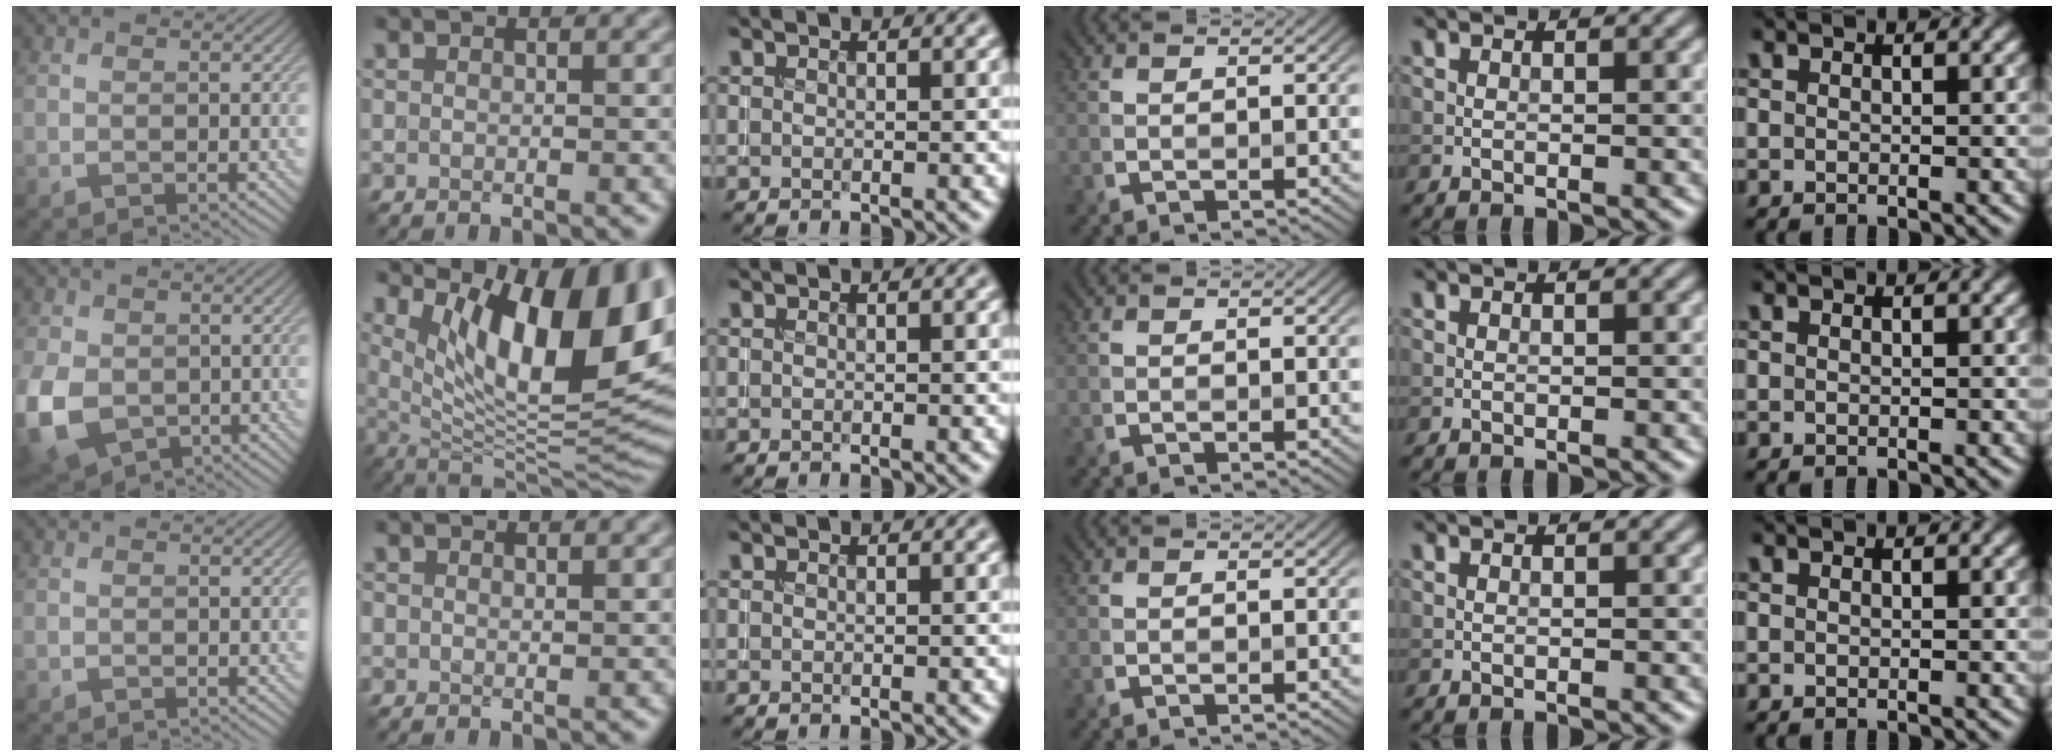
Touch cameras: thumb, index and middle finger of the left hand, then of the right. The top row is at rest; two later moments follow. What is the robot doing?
{"motion": "insert", "object": "coin"}